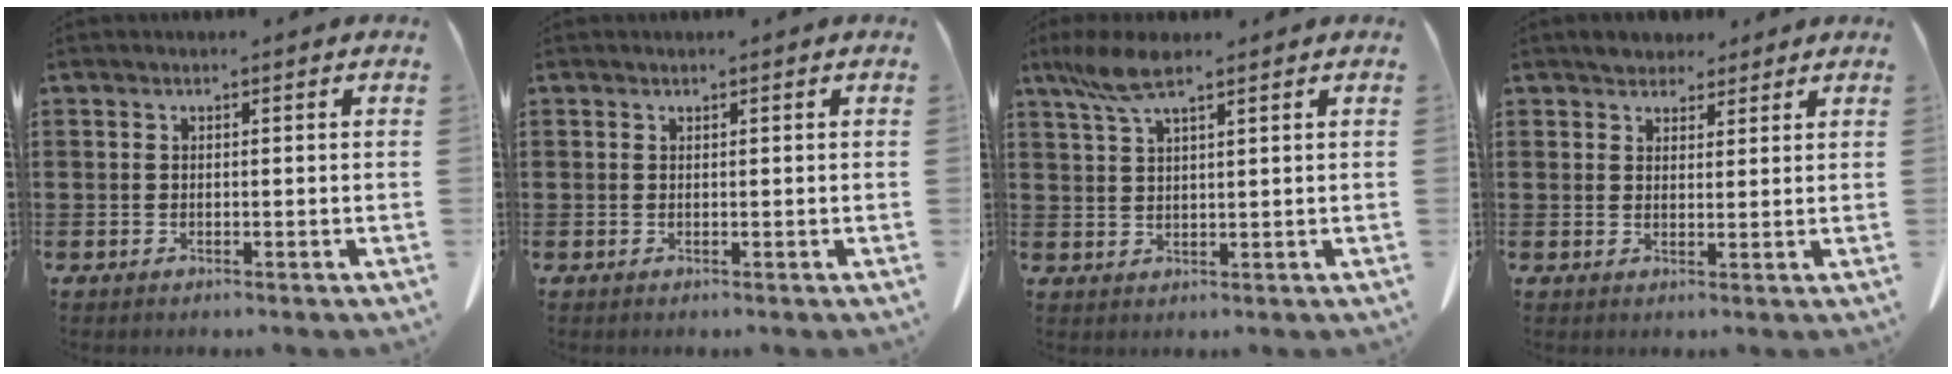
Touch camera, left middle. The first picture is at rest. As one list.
[{"total": 0.0}, {"total": 5.7, "force": [3.7, 1.2, 4.2], "torque": [-0.096, -0.005, 0.066]}, {"total": 3.1, "force": [2.7, 1.4, 0.1], "torque": [0.005, -0.002, 0.049]}]